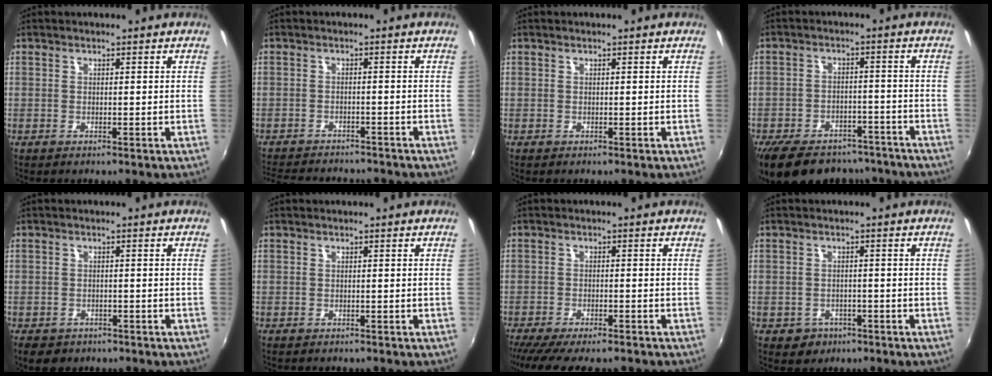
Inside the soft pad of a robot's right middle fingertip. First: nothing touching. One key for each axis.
{"total": 11.4, "fx": -10.2, "fy": 3.2, "fz": 3.8, "tx": -0.097, "ty": -0.012, "tz": -0.154}
{"total": 0.0}
{"total": 17.7, "fx": -13.8, "fy": 8.6, "fz": 7.1, "tx": -0.157, "ty": 0.012, "tz": -0.184}
{"total": 4.5, "fx": -2.9, "fy": 3.0, "fz": 1.6, "tx": -0.043, "ty": -0.012, "tz": -0.043}
{"total": 1.0, "fx": -0.9, "fy": 0.4, "fz": 0.2, "tx": -0.009, "ty": -0.004, "tz": -0.014}
{"total": 10.5, "fx": -9.0, "fy": 2.0, "fz": 5.1, "tx": -0.115, "ty": -0.038, "tz": -0.145}
{"total": 4.2, "fx": -2.0, "fy": 3.5, "fz": 1.0, "tx": -0.032, "ty": 0.000, "tz": -0.024}